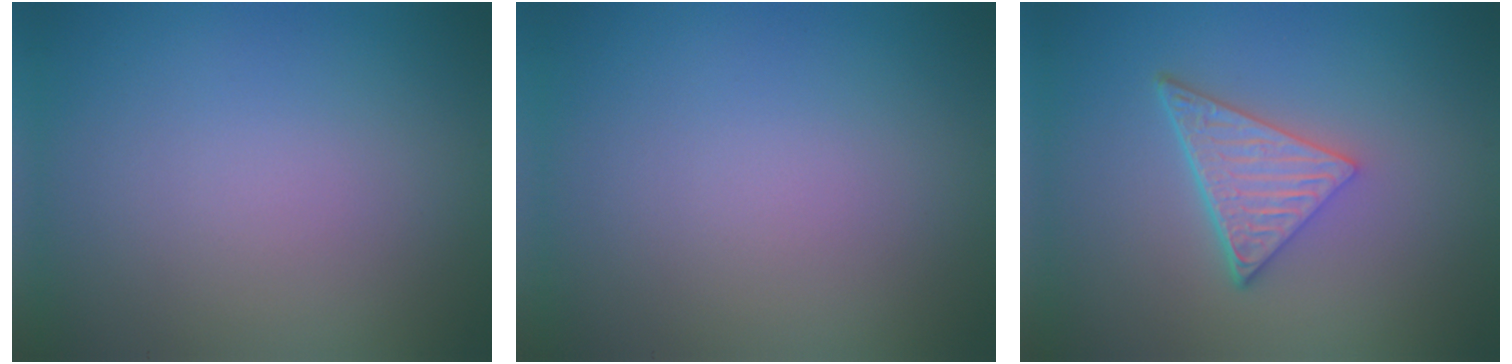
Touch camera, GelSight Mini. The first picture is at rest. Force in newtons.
{"total": 0.0}
{"total": 4.8, "press": 3.3, "slide": 3.5}